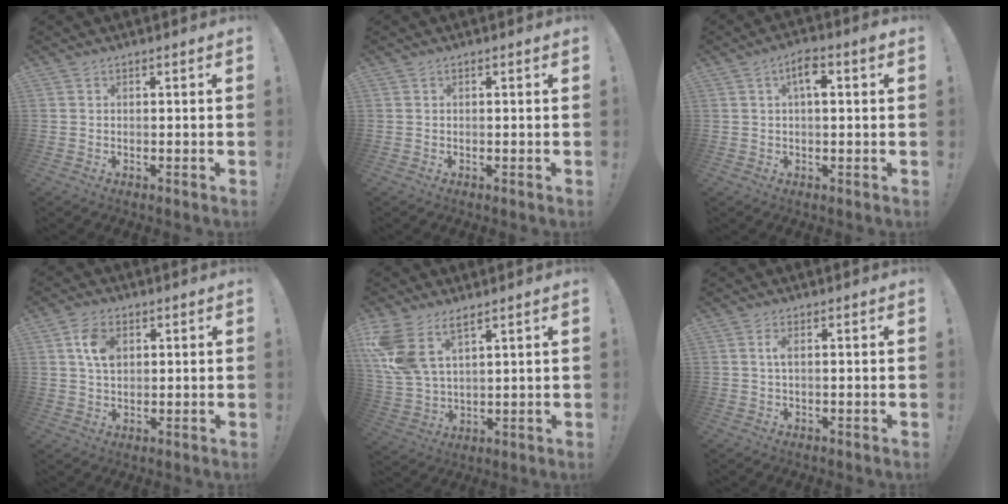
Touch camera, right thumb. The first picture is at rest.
{"total": 0.0}
{"total": 5.5, "force": [1.3, 1.9, 5.0], "torque": [-0.075, 0.004, 0.015]}
{"total": 7.5, "force": [2.2, 4.9, 5.2], "torque": [-0.079, 0.003, 0.042]}
{"total": 10.6, "force": [6.8, 5.1, 6.4], "torque": [-0.144, -0.025, 0.138]}
{"total": 2.0, "force": [0.2, 0.4, 2.0], "torque": [-0.034, 0.000, 0.000]}